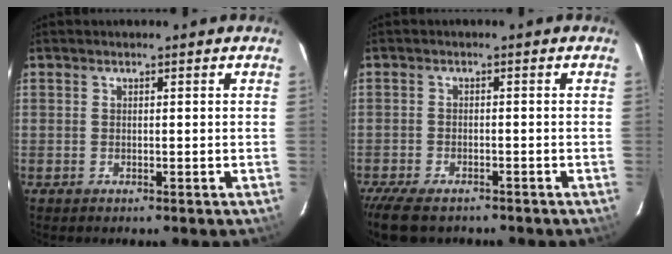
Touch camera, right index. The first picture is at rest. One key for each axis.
{"total": 7.3, "fx": -6.0, "fy": 2.7, "fz": 3.2, "tx": -0.090, "ty": -0.022, "tz": -0.108}